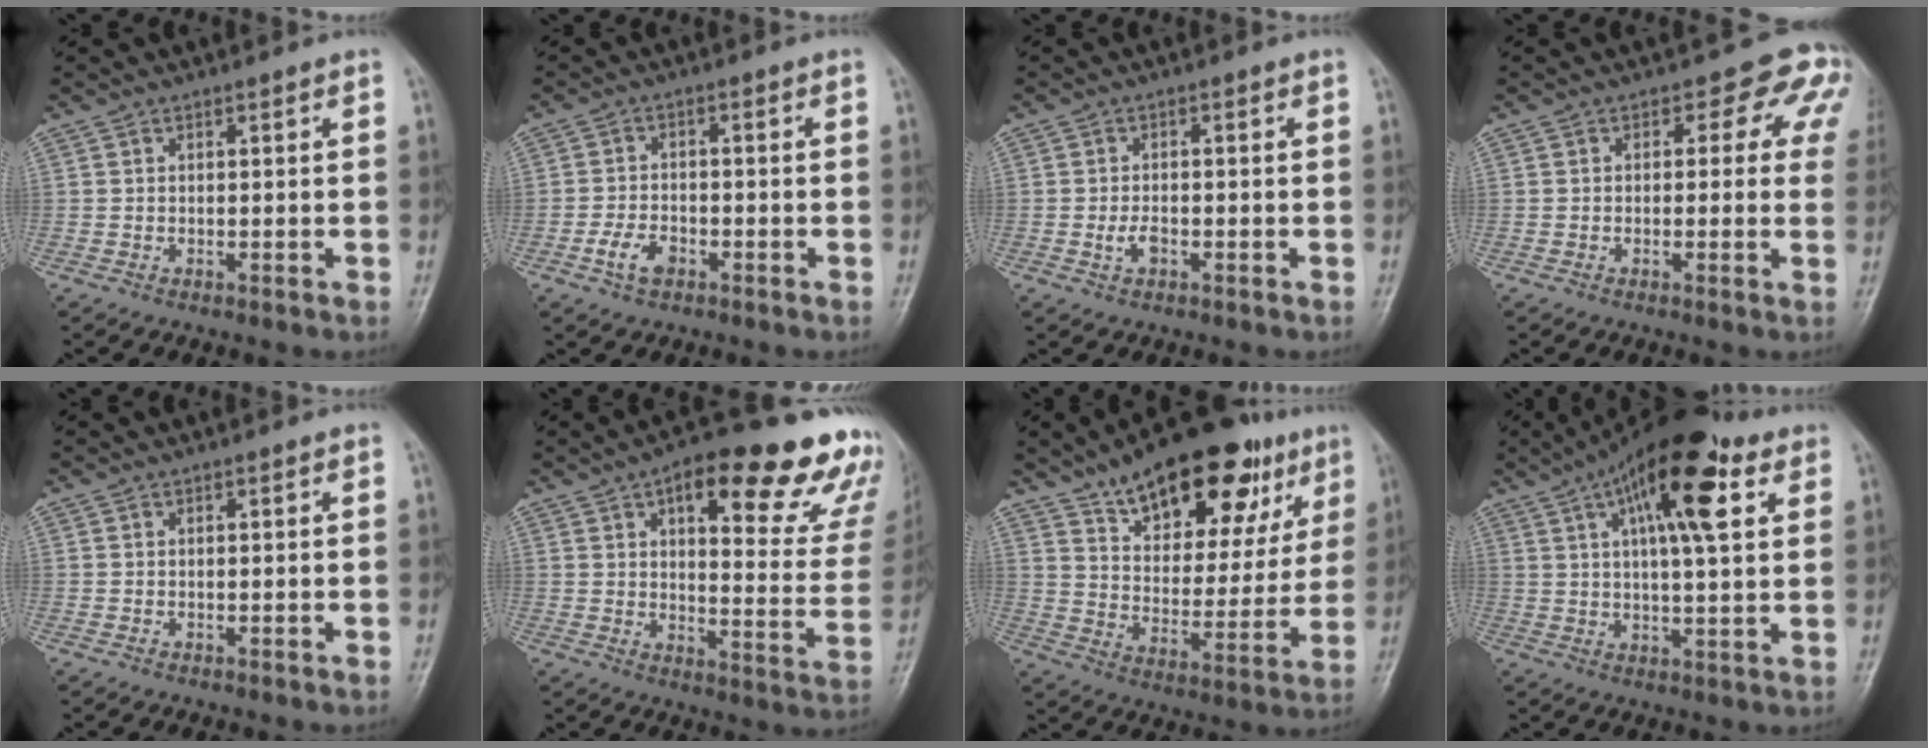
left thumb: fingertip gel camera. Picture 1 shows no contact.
{"total": 4.4, "force": [-2.3, 2.7, 2.5], "torque": [-0.042, 0.015, -0.046]}
{"total": 2.4, "force": [-1.0, 1.5, 1.6], "torque": [-0.028, 0.006, -0.019]}
{"total": 6.7, "force": [2.3, 4.7, 4.2], "torque": [0.005, 0.002, 0.006]}
{"total": 0.0}
{"total": 25.6, "force": [15.3, 8.9, 18.5], "torque": [-0.191, -0.045, 0.189]}
{"total": 24.9, "force": [15.0, 11.4, 16.3], "torque": [-0.194, -0.032, 0.231]}
{"total": 17.3, "force": [7.3, 5.9, 14.5], "torque": [-0.205, 0.002, 0.108]}